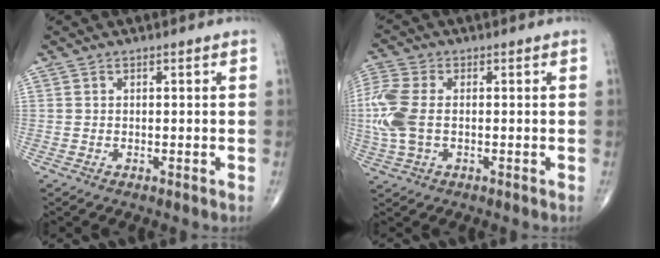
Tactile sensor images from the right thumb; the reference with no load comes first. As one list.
[{"total": 9.4, "force": [-0.2, 5.6, 7.6], "torque": [-0.209, 0.012, -0.005]}]